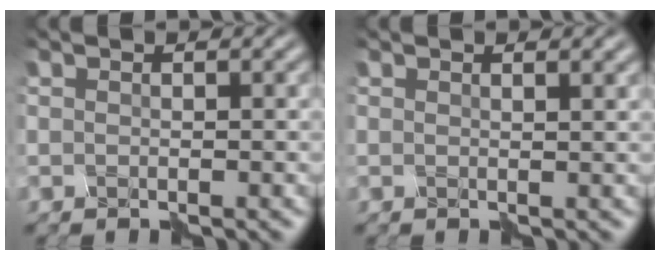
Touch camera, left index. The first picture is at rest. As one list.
[{"total": 0.9, "force": [0.8, 0.2, 0.4], "torque": [0.001, 0.000, 0.004]}]